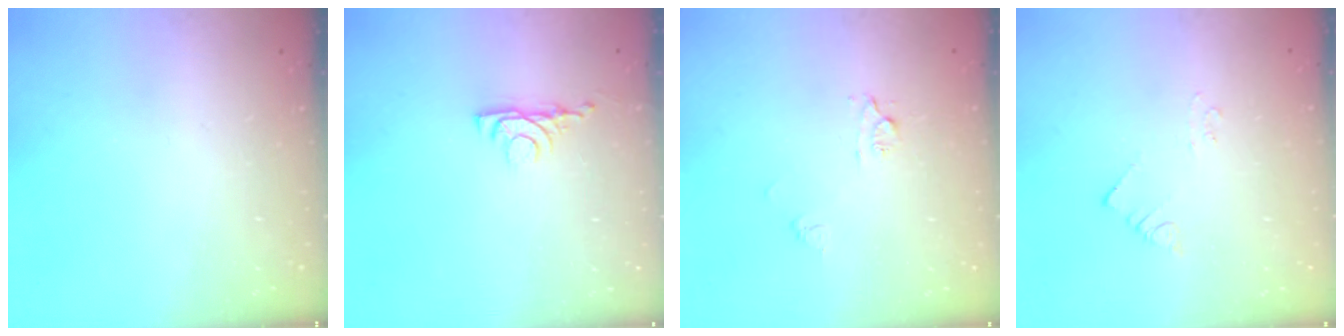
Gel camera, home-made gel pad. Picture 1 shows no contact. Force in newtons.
{"total": 4.0, "press": 3.9, "slide": 0.6}
{"total": 6.0, "press": 5.9, "slide": 0.5}
{"total": 2.1, "press": 2.1, "slide": 0.3}